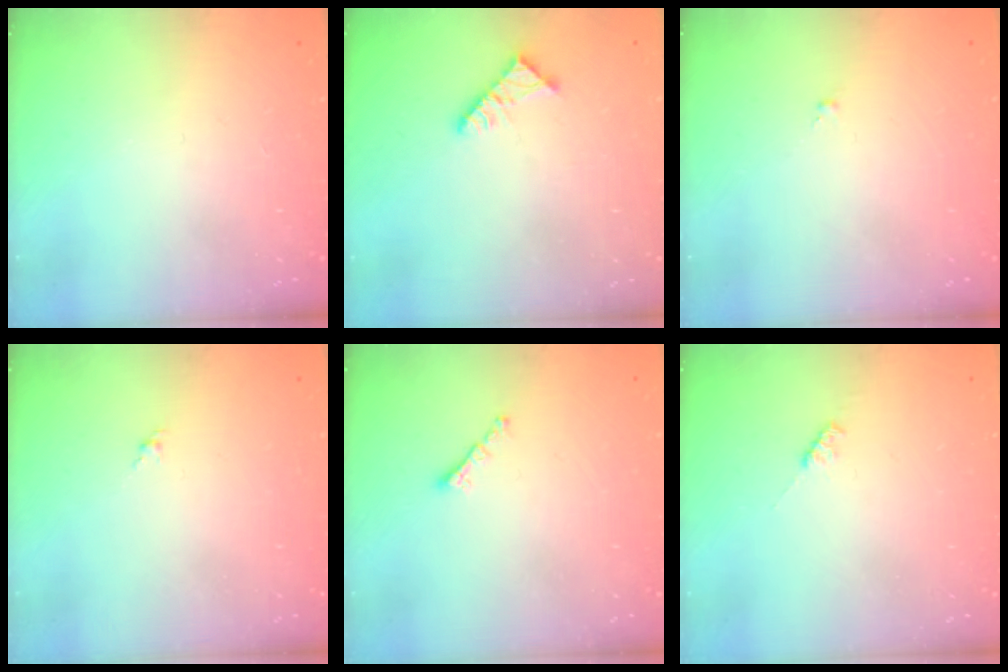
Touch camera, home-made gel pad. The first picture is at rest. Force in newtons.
{"total": 4.4, "press": 4.4, "slide": 0.6}
{"total": 0.0}
{"total": 1.4, "press": 1.2, "slide": 0.6}
{"total": 0.7, "press": 0.6, "slide": 0.4}
{"total": 2.2, "press": 2.2, "slide": 0.4}